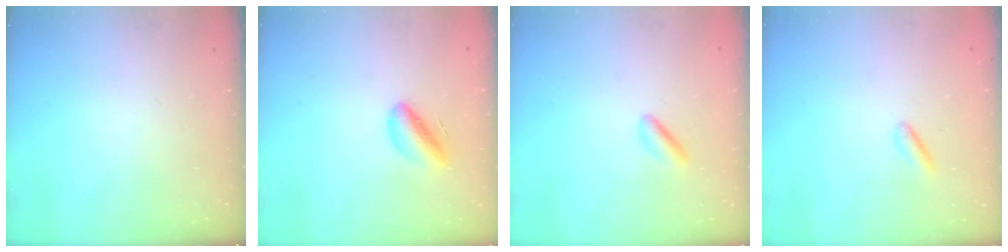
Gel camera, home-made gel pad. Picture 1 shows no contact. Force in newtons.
{"total": 6.7, "press": 6.5, "slide": 1.9}
{"total": 2.5, "press": 2.3, "slide": 1.0}
{"total": 1.0, "press": 0.8, "slide": 0.6}